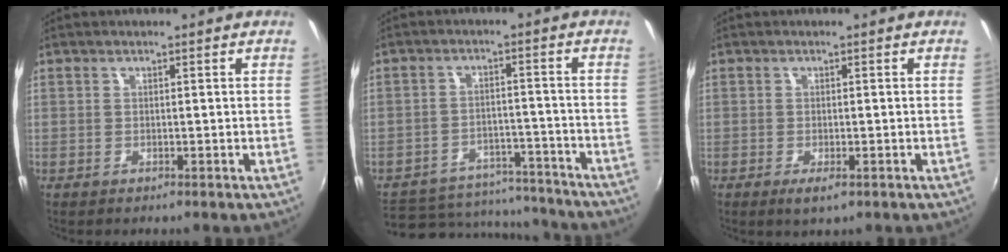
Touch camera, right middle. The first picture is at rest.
{"total": 14.7, "force": [-12.3, 6.9, 4.2], "torque": [-0.106, 0.027, -0.151]}
{"total": 2.4, "force": [-1.2, 0.9, 1.9], "torque": [-0.036, -0.009, -0.018]}